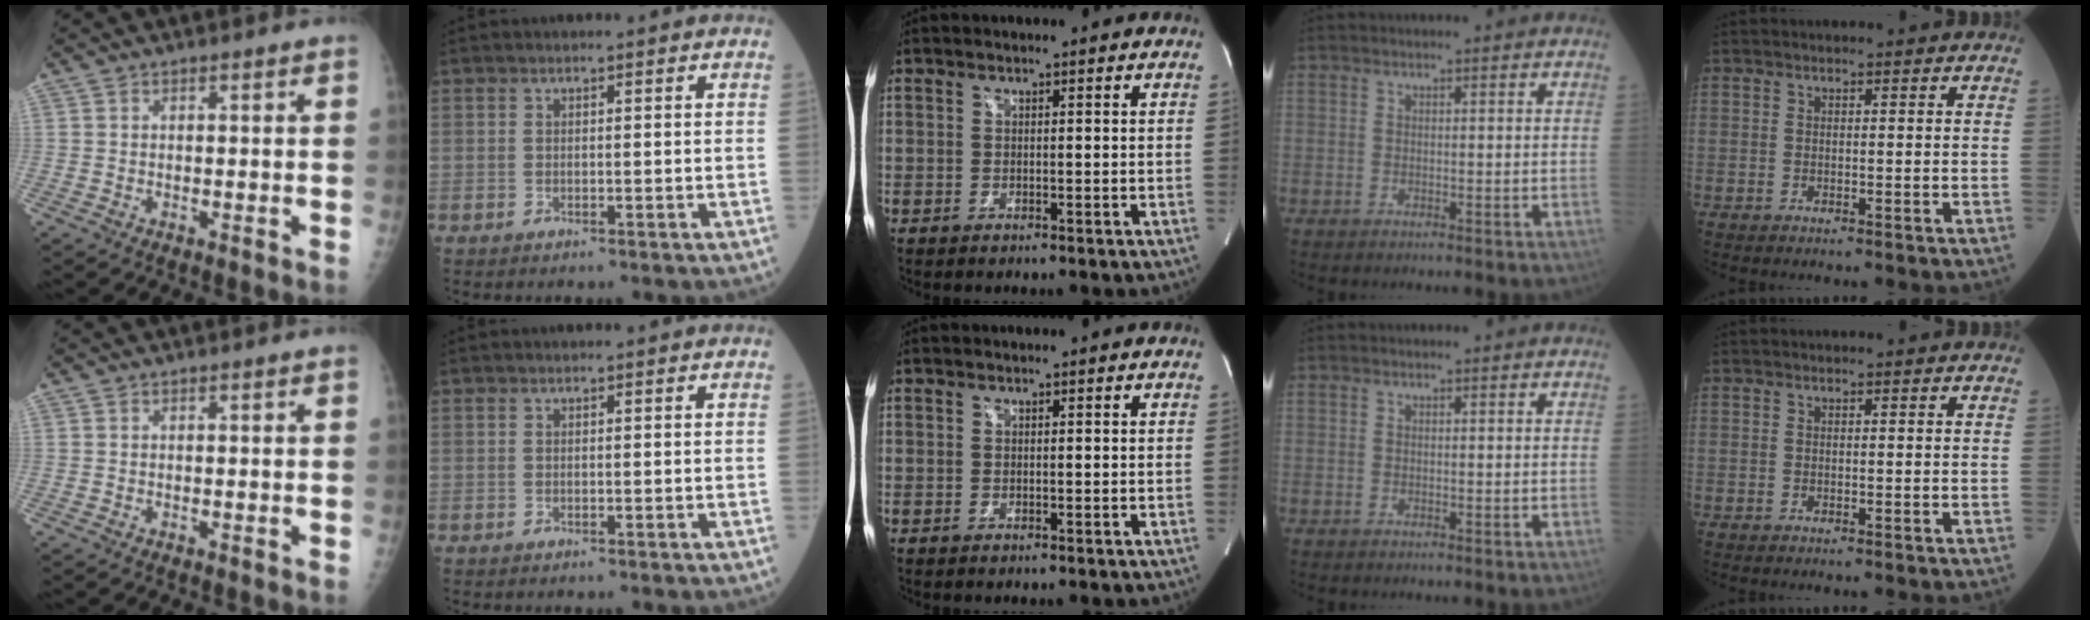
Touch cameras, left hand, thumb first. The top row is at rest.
{}